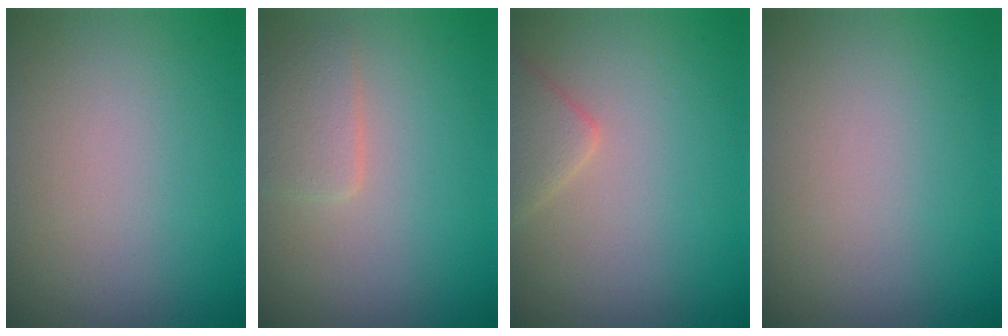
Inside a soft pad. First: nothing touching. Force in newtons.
{"total": 2.3, "press": 2.3, "slide": 0.1}
{"total": 2.3, "press": 2.3, "slide": 0.1}
{"total": 0.0}